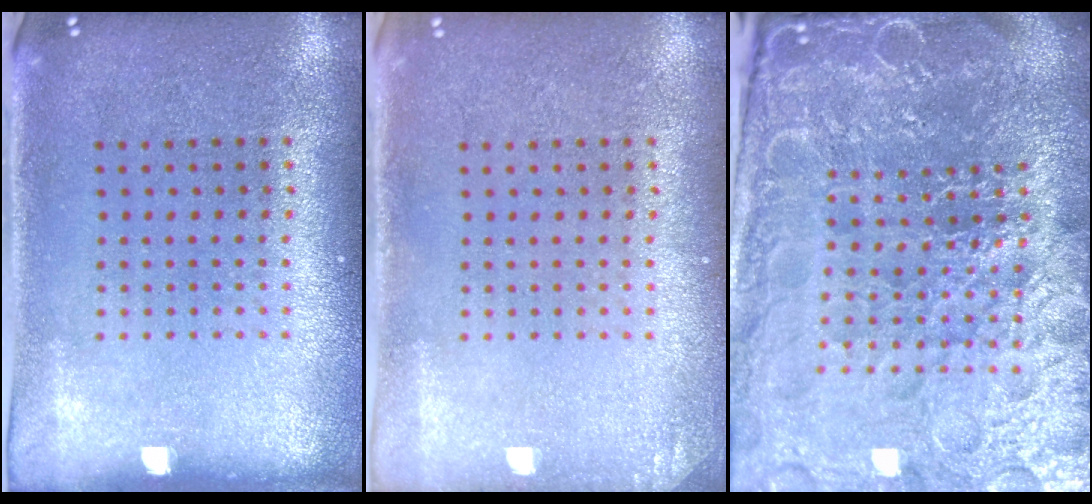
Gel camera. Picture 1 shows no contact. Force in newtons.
{"total": 0.9, "press": 0.9, "slide": 0.2}
{"total": 6.9, "press": 6.0, "slide": 3.2}